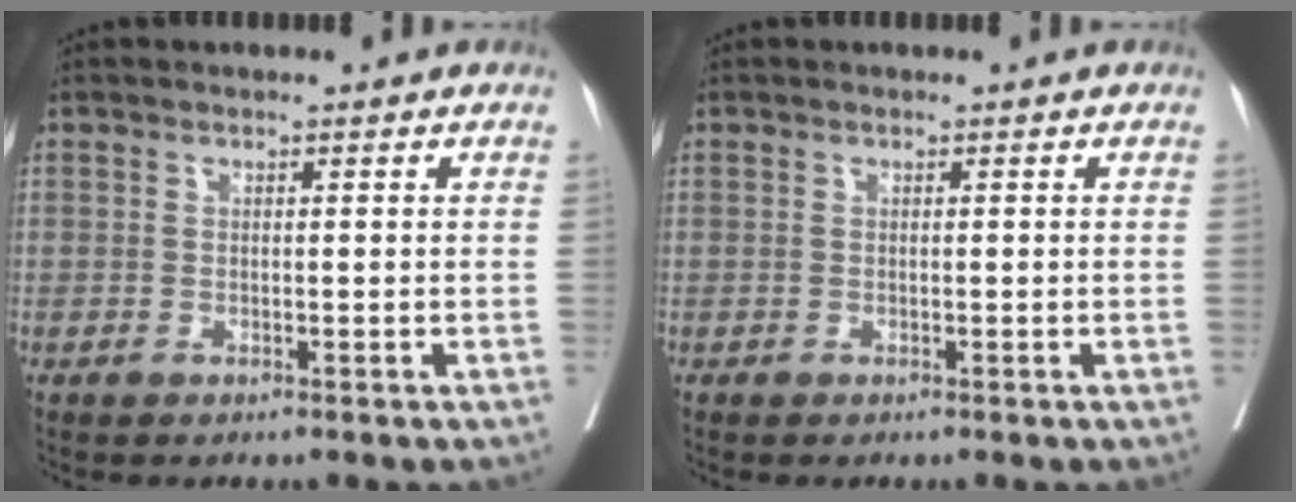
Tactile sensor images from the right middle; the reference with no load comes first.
{"total": 0.0}